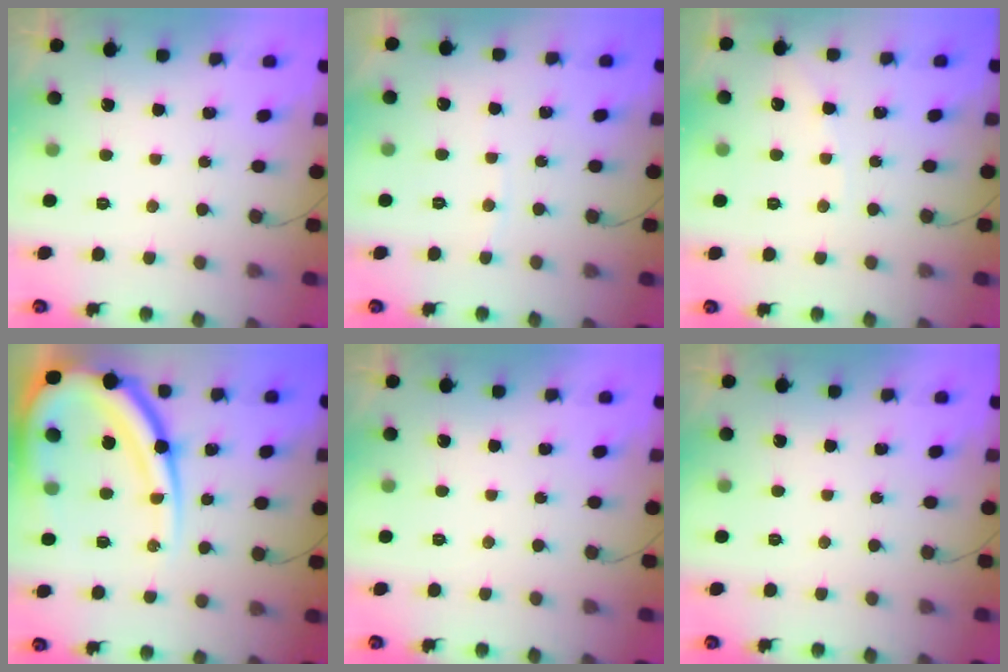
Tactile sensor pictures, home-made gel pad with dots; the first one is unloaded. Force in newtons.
{"total": 2.5, "press": 2.5, "slide": 0.3}
{"total": 3.9, "press": 3.9, "slide": 0.4}
{"total": 23.9, "press": 23.7, "slide": 2.7}
{"total": 0.0}
{"total": 0.0}